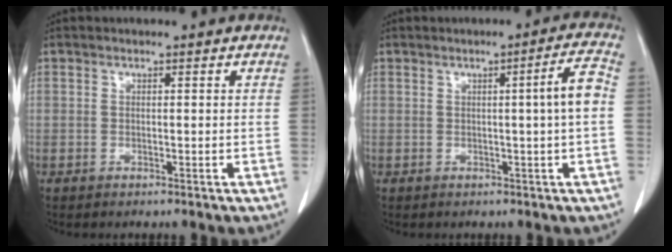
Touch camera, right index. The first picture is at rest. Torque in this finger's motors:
{"motor_torque": [0.44, -0.10, 0.12, 0.03]}